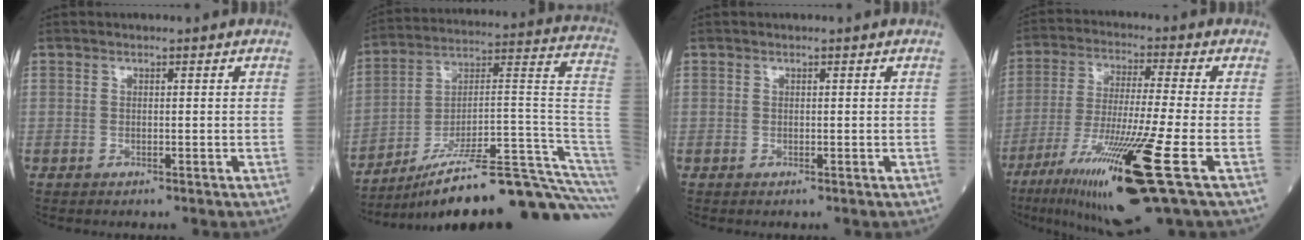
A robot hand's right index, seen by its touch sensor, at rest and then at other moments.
{"total": 26.6, "force": [-20.5, 0.0, 17.0], "torque": [-0.141, 0.037, -0.312]}
{"total": 0.0}
{"total": 17.5, "force": [-8.4, -0.5, 15.4], "torque": [-0.282, -0.049, -0.150]}